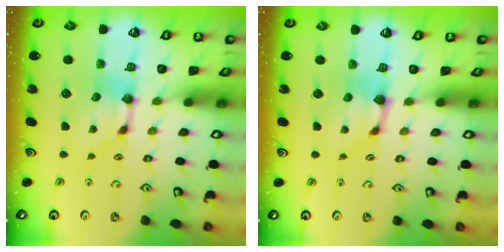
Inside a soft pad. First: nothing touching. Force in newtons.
{"total": 0.9, "press": 0.6, "slide": 0.7}